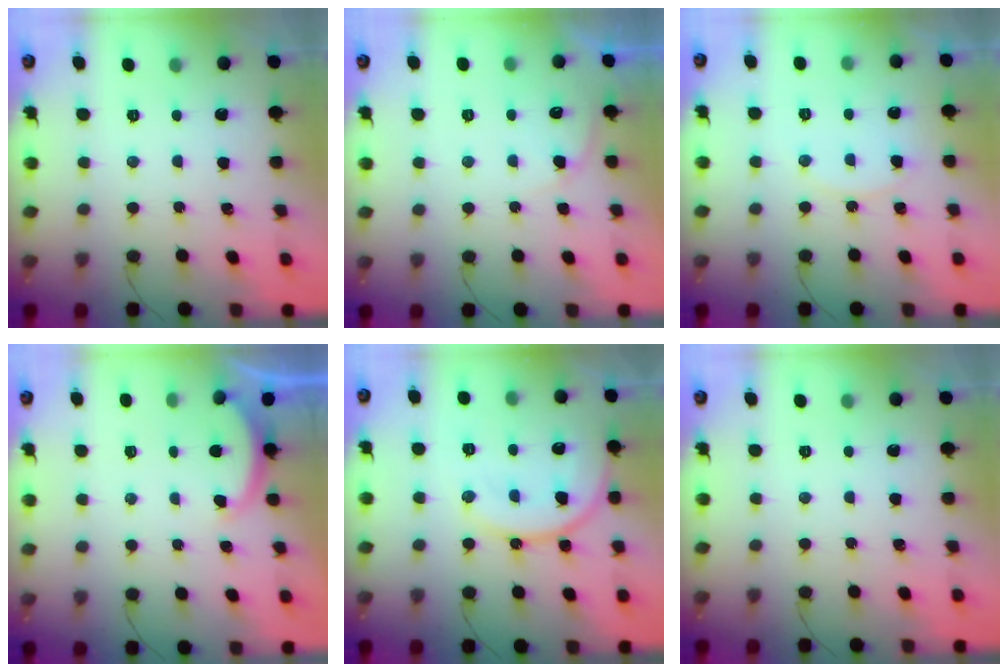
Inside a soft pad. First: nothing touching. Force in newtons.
{"total": 3.9, "press": 3.9, "slide": 0.5}
{"total": 6.1, "press": 6.1, "slide": 0.4}
{"total": 1.9, "press": 1.8, "slide": 0.5}
{"total": 15.4, "press": 15.2, "slide": 1.8}
{"total": 0.0}